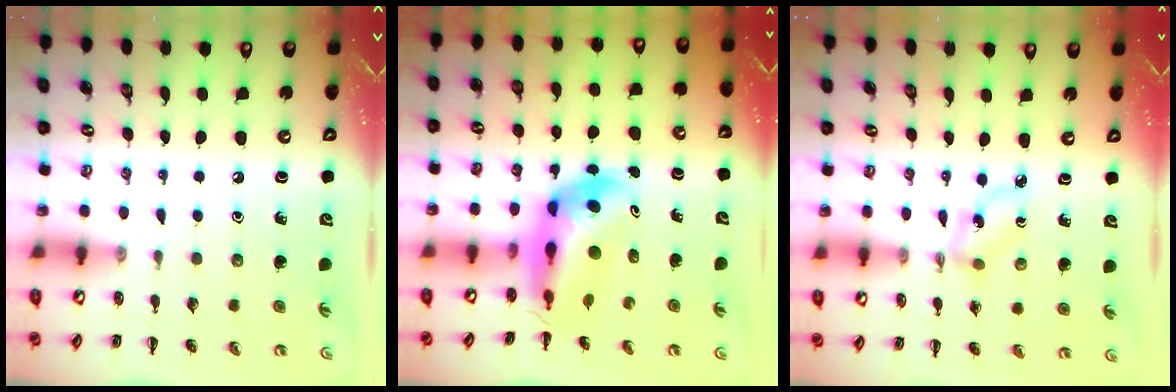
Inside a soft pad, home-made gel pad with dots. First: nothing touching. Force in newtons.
{"total": 6.8, "press": 6.4, "slide": 2.1}
{"total": 2.3, "press": 2.2, "slide": 0.5}